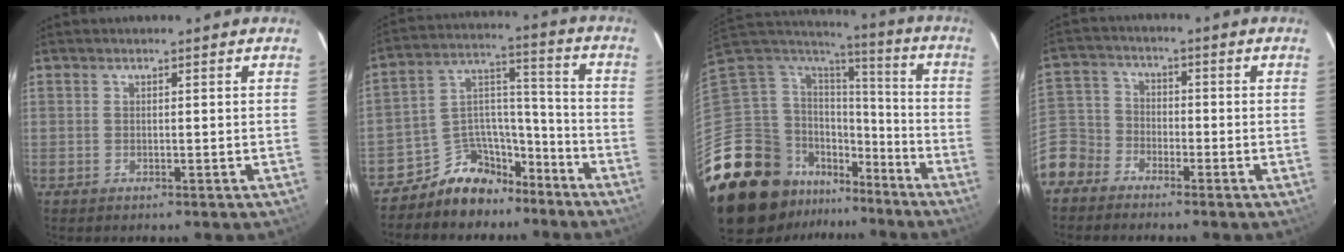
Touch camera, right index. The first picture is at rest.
{"total": 11.7, "force": [-9.2, 6.8, 2.2], "torque": [-0.042, 0.074, -0.152]}
{"total": 19.1, "force": [-12.9, 12.1, 7.2], "torque": [-0.173, 0.026, -0.222]}
{"total": 7.8, "force": [-5.2, 5.7, 1.1], "torque": [-0.040, 0.024, -0.116]}